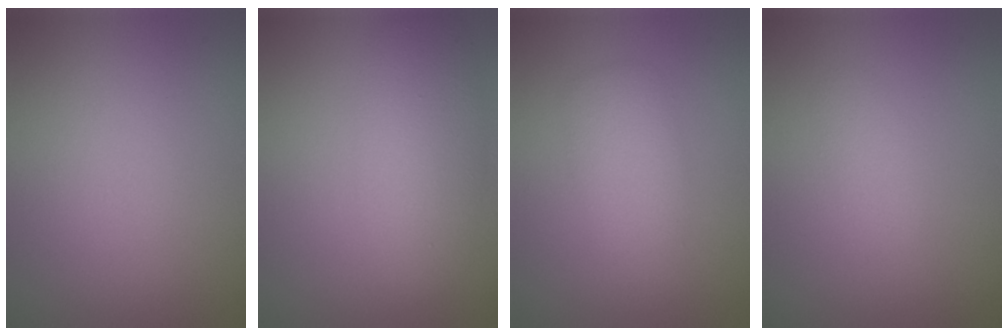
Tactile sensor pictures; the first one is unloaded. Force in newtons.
{"total": 4.8, "press": 4.8, "slide": 0.1}
{"total": 2.6, "press": 2.6, "slide": 0.1}
{"total": 1.2, "press": 1.2, "slide": 0.0}